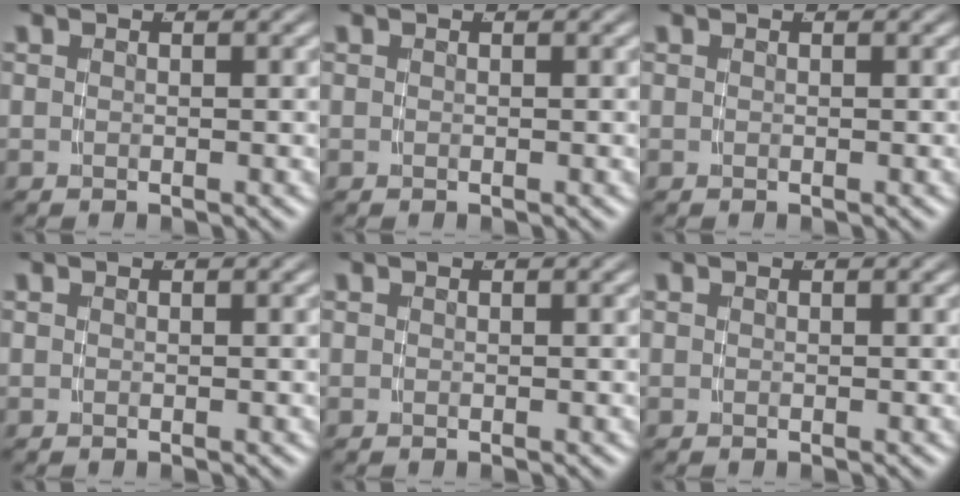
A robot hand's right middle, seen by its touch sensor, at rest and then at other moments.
{"total": 0.0}
{"total": 0.0}
{"total": 0.0}
{"total": 0.0}
{"total": 0.0}